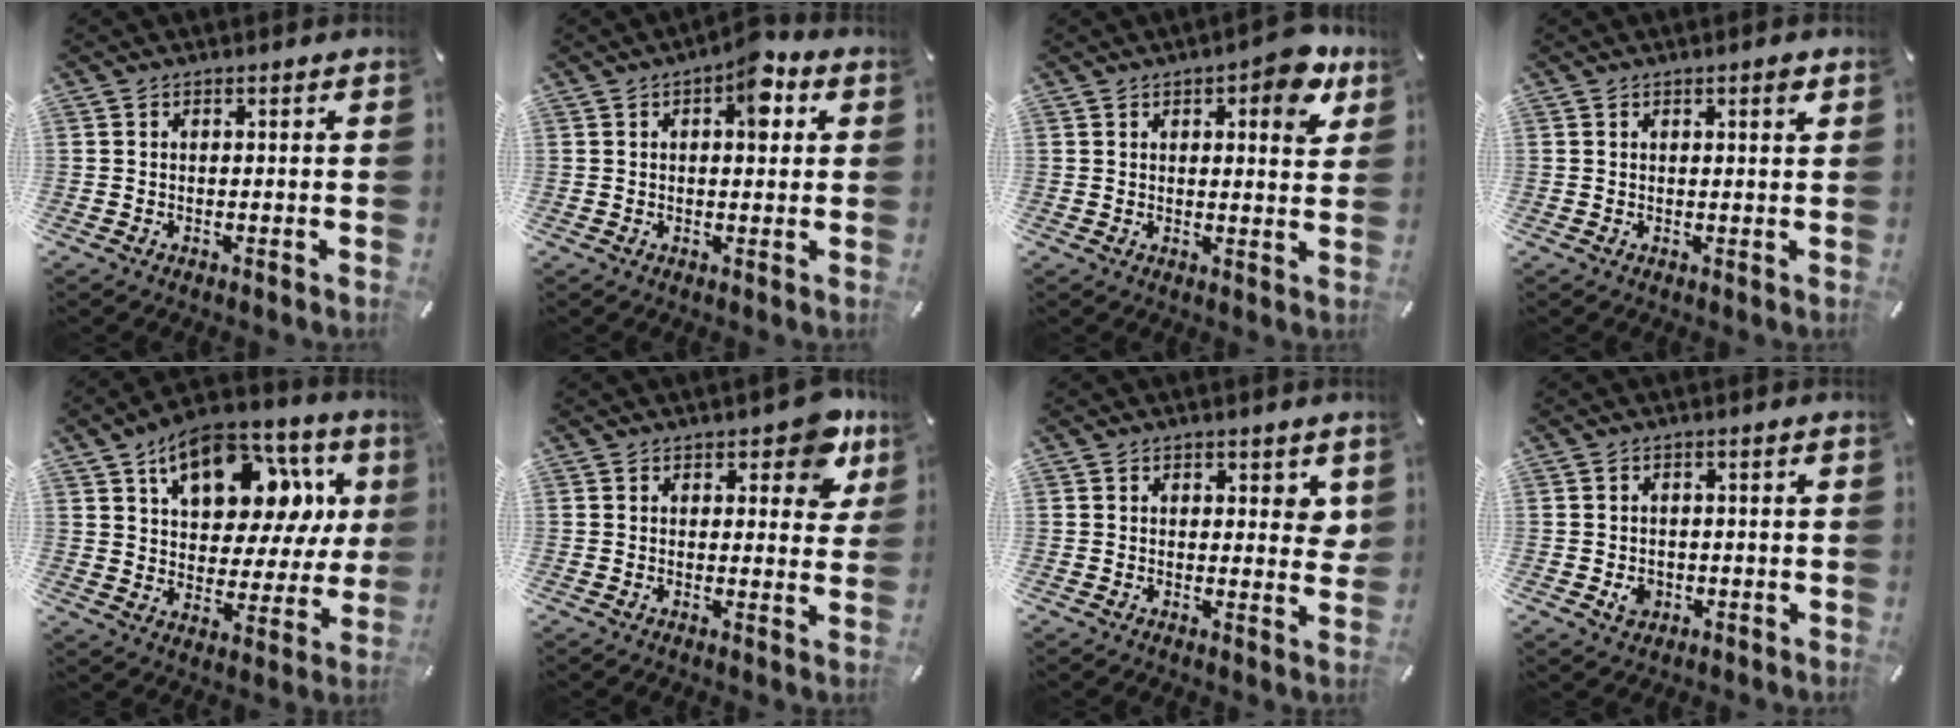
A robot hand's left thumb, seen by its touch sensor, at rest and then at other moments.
{"total": 7.3, "force": [2.6, 3.7, 5.7], "torque": [-0.061, -0.012, 0.034]}
{"total": 8.5, "force": [4.6, 3.7, 6.2], "torque": [-0.071, -0.022, 0.072]}
{"total": 1.7, "force": [0.9, 0.4, 1.4], "torque": [-0.020, -0.001, 0.012]}
{"total": 19.2, "force": [9.8, 11.0, 12.3], "torque": [-0.181, -0.048, 0.164]}
{"total": 9.2, "force": [5.7, 4.6, 5.5], "torque": [-0.048, -0.034, 0.094]}
{"total": 3.5, "force": [1.8, 2.0, 2.3], "torque": [-0.014, -0.008, 0.025]}
{"total": 3.4, "force": [-0.8, 2.8, 1.7], "torque": [-0.012, -0.002, -0.015]}